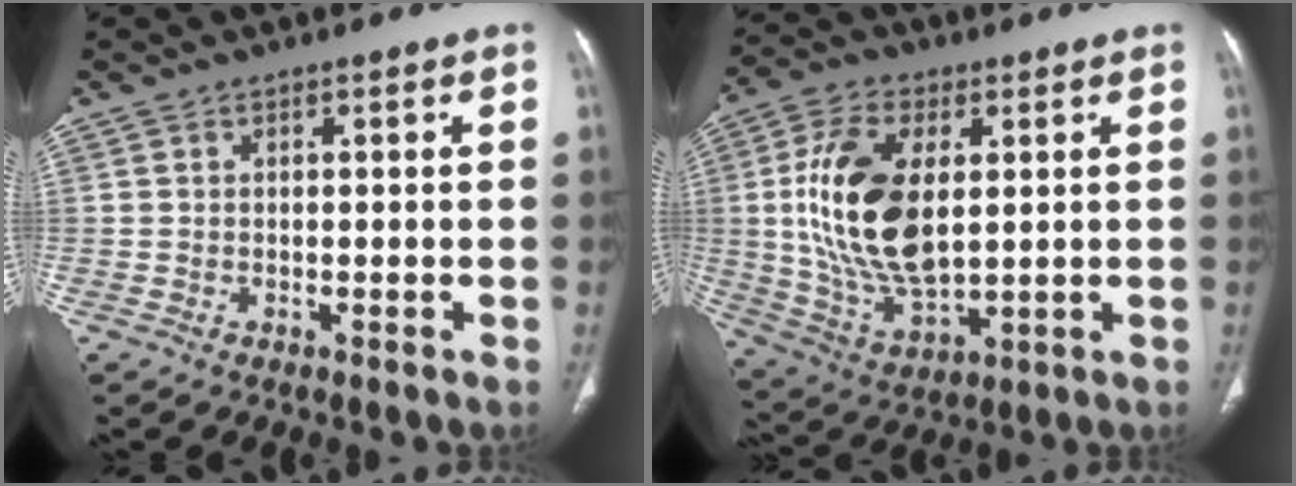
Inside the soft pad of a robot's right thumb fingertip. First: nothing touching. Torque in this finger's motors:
{"motor_torque": [2.19, 2.15, 1.60, -0.91, 0.52]}